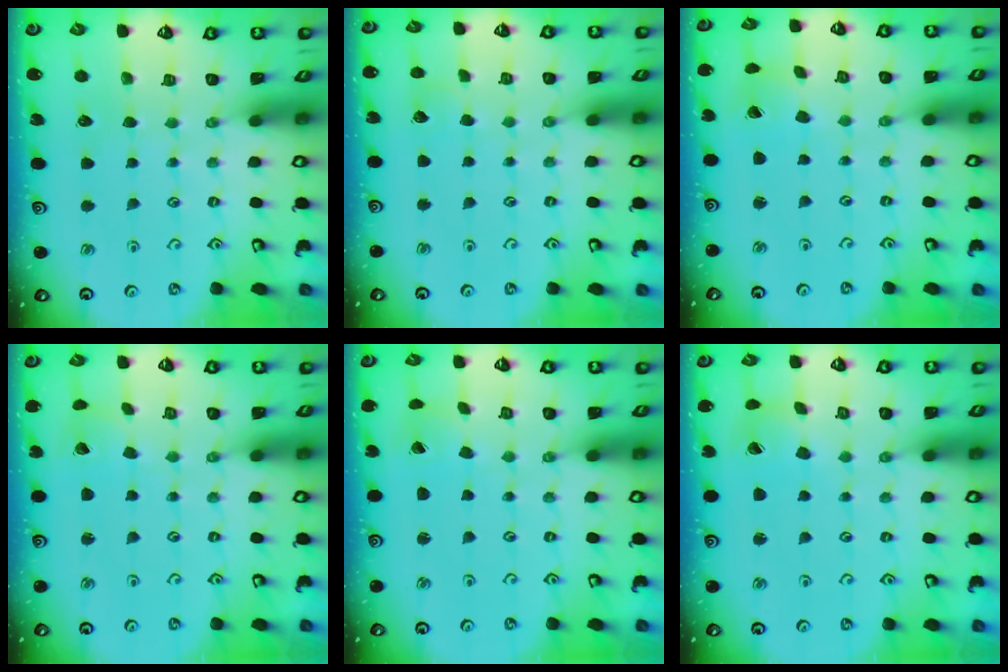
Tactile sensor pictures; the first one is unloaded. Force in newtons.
{"total": 2.9, "press": 2.9, "slide": 0.3}
{"total": 1.4, "press": 1.4, "slide": 0.2}
{"total": 2.9, "press": 2.9, "slide": 0.2}
{"total": 1.4, "press": 1.4, "slide": 0.3}
{"total": 3.0, "press": 2.9, "slide": 0.5}